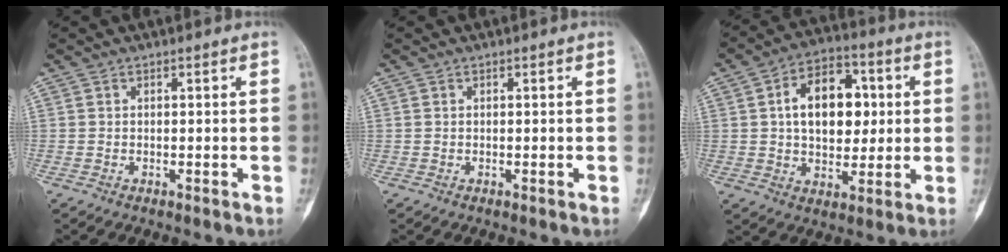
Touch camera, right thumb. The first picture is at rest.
{"total": 0.0}
{"total": 14.7, "force": [2.4, 9.5, 11.0], "torque": [-0.134, 0.010, 0.033]}